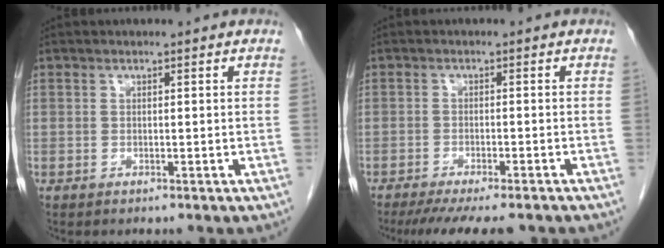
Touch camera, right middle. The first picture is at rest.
{"total": 10.9, "force": [-9.1, 1.9, 5.7], "torque": [-0.075, -0.017, -0.125]}